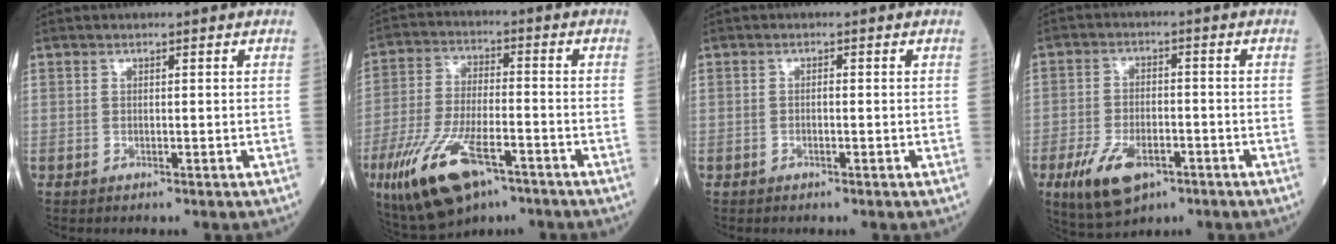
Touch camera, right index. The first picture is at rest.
{"total": 16.2, "force": [-8.7, 5.0, 12.8], "torque": [-0.276, -0.034, -0.154]}
{"total": 0.6, "force": [-0.2, 0.2, 0.6], "torque": [-0.012, 0.001, -0.005]}
{"total": 9.3, "force": [-4.7, 4.4, 6.7], "torque": [-0.134, -0.009, -0.076]}